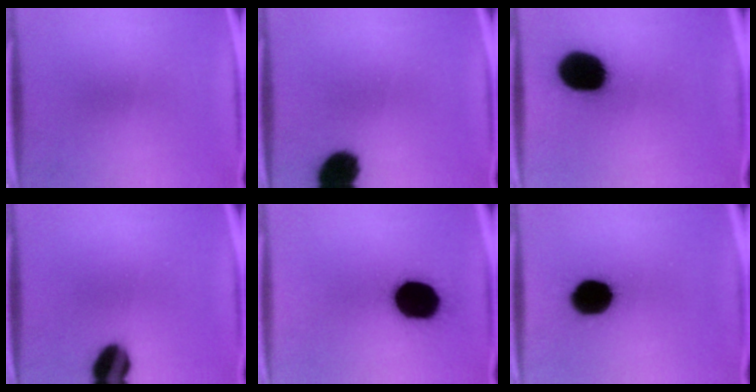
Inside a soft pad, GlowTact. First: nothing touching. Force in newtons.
{"total": 9.8}
{"total": 18.9}
{"total": 10.1}
{"total": 19.6}
{"total": 14.5}